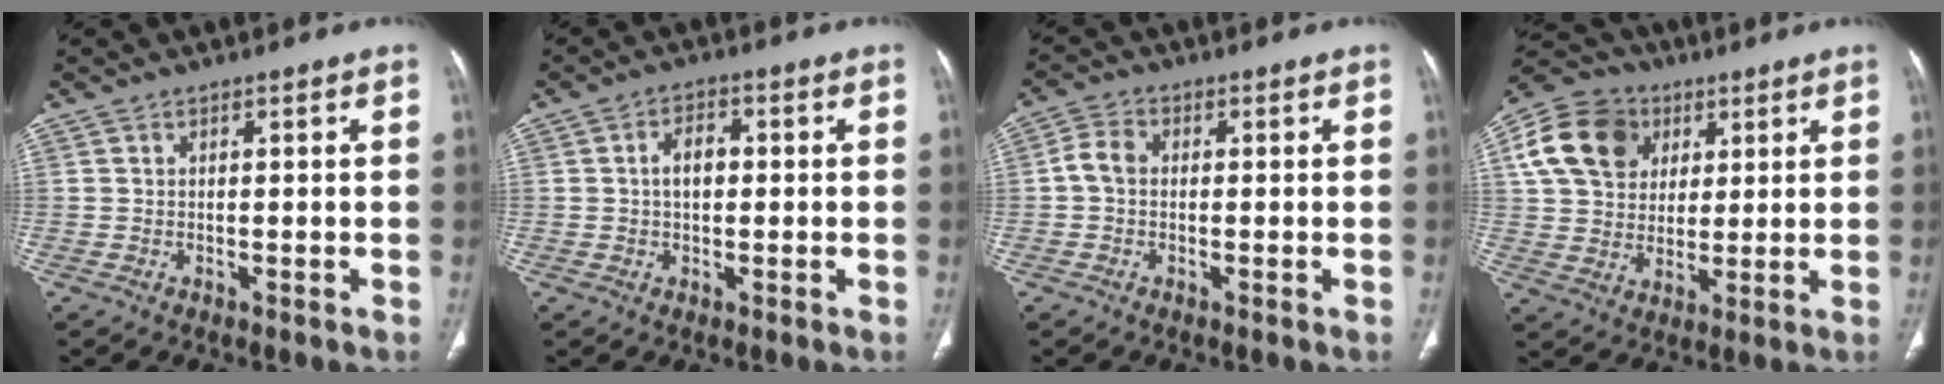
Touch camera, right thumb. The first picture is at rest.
{"total": 4.4, "force": [0.2, 2.9, 3.3], "torque": [-0.051, 0.014, -0.001]}
{"total": 3.7, "force": [-0.2, 2.7, 2.5], "torque": [-0.047, 0.010, -0.013]}
{"total": 14.9, "force": [5.0, 11.9, 7.4], "torque": [-0.122, 0.005, 0.084]}